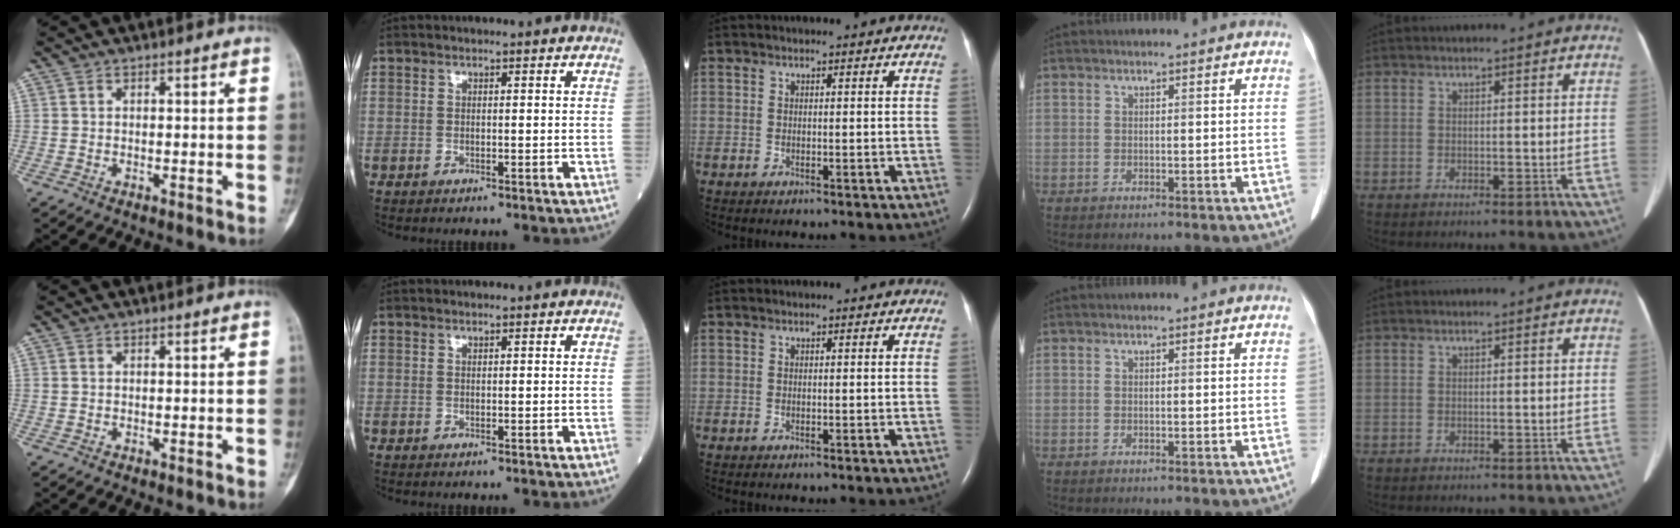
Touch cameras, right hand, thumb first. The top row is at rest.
{}